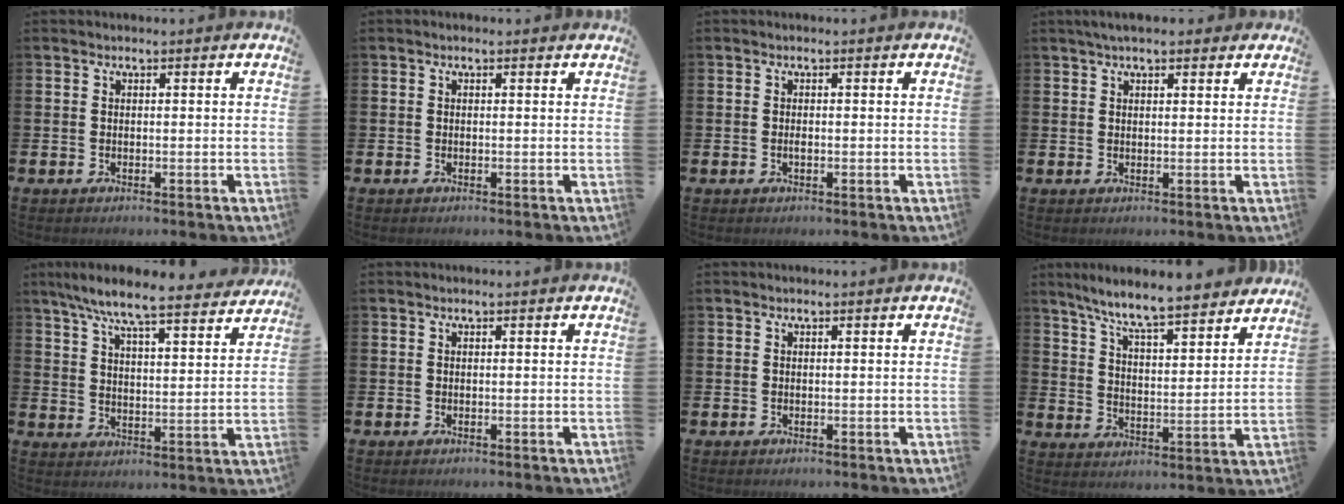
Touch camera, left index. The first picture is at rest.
{"total": 0.0}
{"total": 0.7, "force": [-0.3, 0.2, 0.6], "torque": [-0.019, 0.001, -0.004]}
{"total": 2.8, "force": [2.3, 1.0, 1.4], "torque": [-0.030, 0.004, 0.040]}
{"total": 8.5, "force": [7.8, 0.7, 3.4], "torque": [-0.081, -0.052, 0.133]}
{"total": 0.0}
{"total": 0.0}
{"total": 8.2, "force": [7.7, 0.5, 2.9], "torque": [-0.088, -0.051, 0.135]}